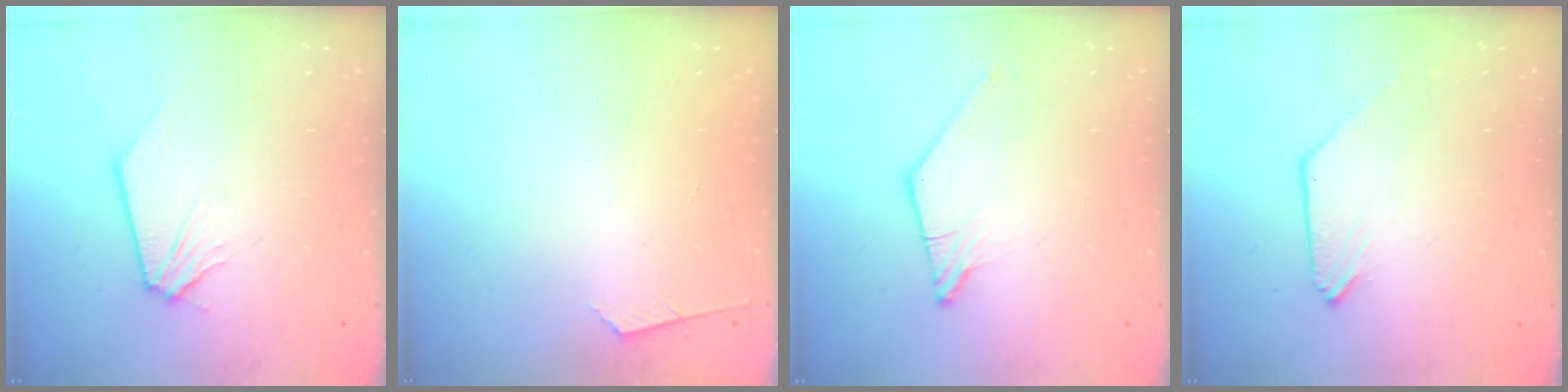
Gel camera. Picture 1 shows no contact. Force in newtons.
{"total": 2.6, "press": 2.6, "slide": 0.4}
{"total": 1.8, "press": 1.7, "slide": 0.3}
{"total": 0.0}